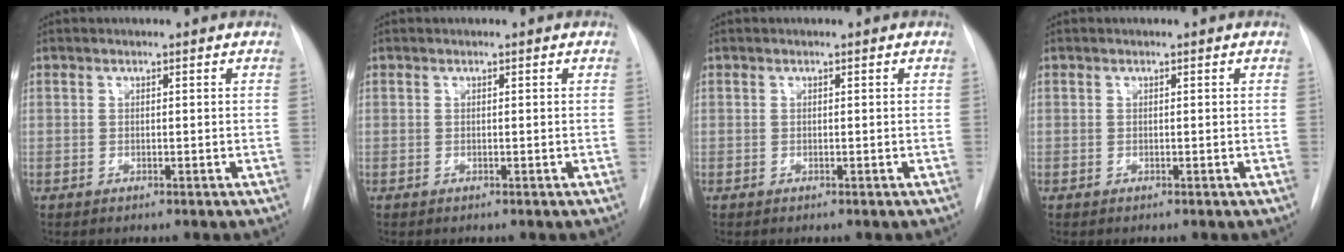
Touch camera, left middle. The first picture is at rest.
{"total": 0.0}
{"total": 0.0}
{"total": 0.0}